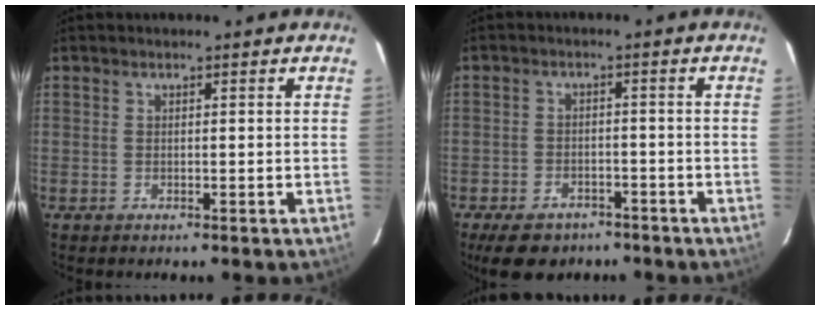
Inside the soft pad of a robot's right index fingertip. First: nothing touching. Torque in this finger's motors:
{"motor_torque": [0.74, -0.66, 0.29, 0.03]}